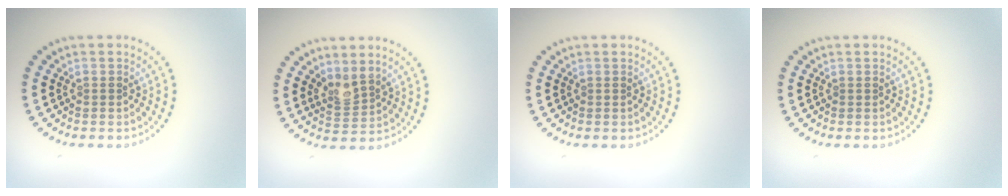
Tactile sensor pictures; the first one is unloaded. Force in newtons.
{"total": 2.1, "press": 1.7, "slide": 1.3}
{"total": 0.0}
{"total": 0.0}